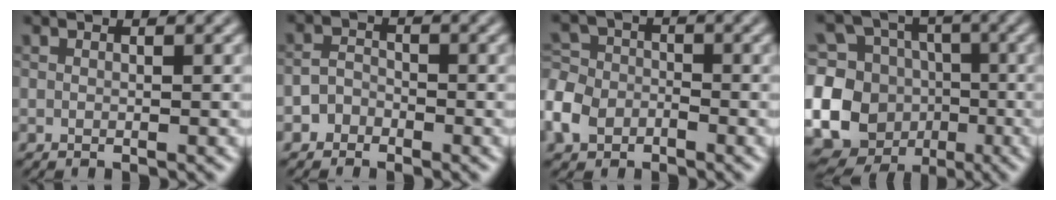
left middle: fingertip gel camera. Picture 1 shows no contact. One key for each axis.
{"total": 1.8, "fx": -1.2, "fy": 1.2, "fz": 0.4, "tx": -0.001, "ty": 0.009, "tz": -0.027}
{"total": 4.6, "fx": -2.5, "fy": 3.4, "fz": 2.0, "tx": -0.049, "ty": 0.006, "tz": -0.064}
{"total": 19.4, "fx": -4.5, "fy": 18.3, "fz": 4.7, "tx": -0.128, "ty": -0.014, "tz": -0.095}